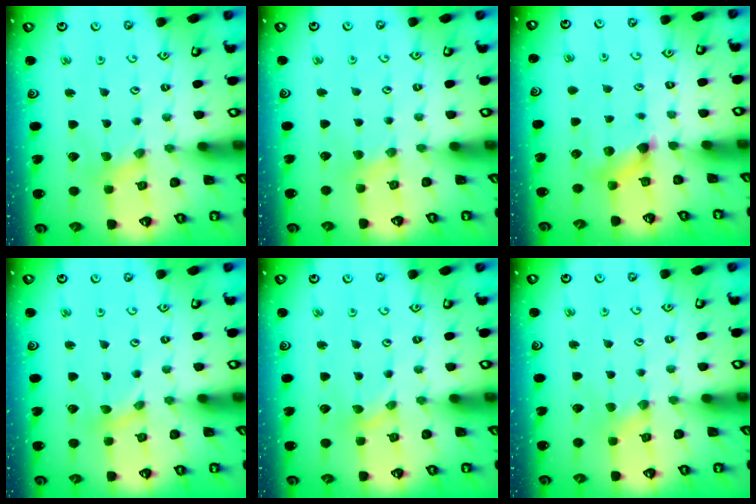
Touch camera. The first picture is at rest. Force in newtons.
{"total": 2.3, "press": 2.2, "slide": 0.5}
{"total": 6.5, "press": 6.4, "slide": 0.8}
{"total": 0.0}
{"total": 0.0}
{"total": 1.1, "press": 1.1, "slide": 0.3}